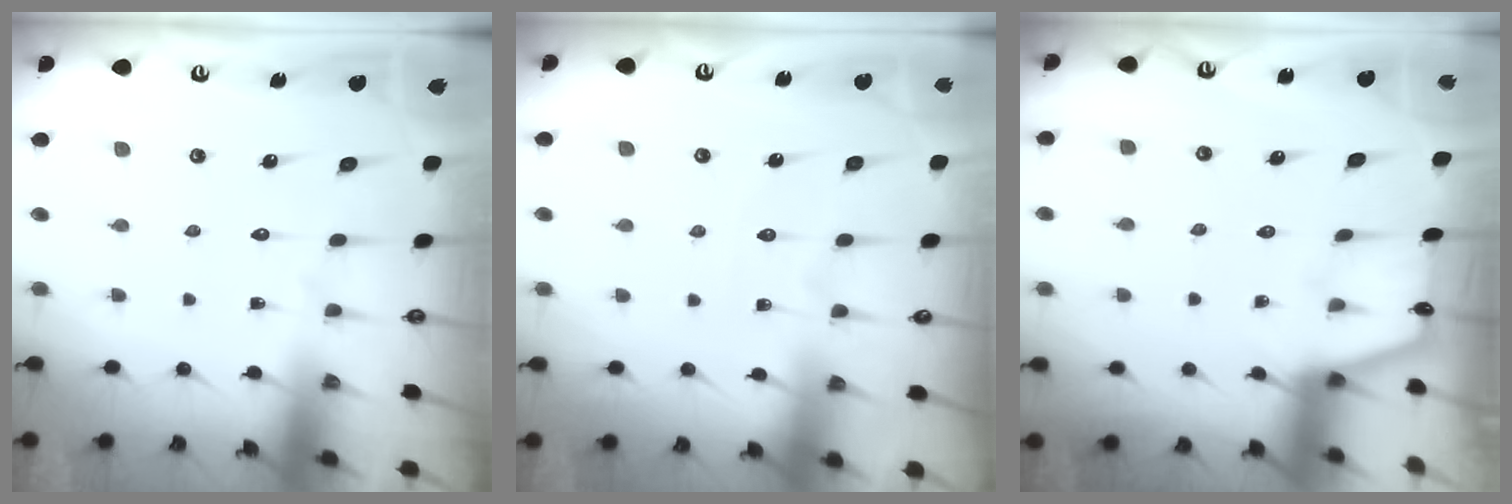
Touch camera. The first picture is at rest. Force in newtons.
{"total": 3.7, "press": 3.7, "slide": 0.2}
{"total": 2.1, "press": 2.1, "slide": 0.3}